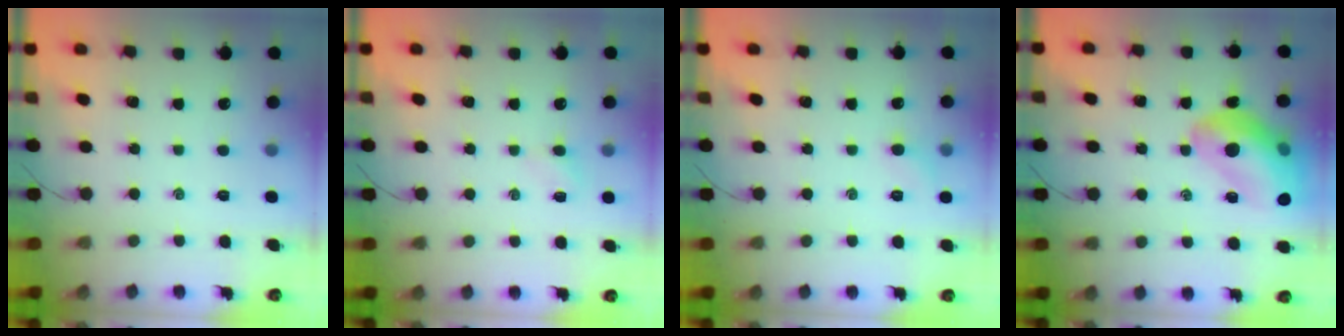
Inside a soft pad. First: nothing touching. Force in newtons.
{"total": 2.6, "press": 2.5, "slide": 0.9}
{"total": 4.4, "press": 4.2, "slide": 1.4}
{"total": 17.1, "press": 16.8, "slide": 3.2}